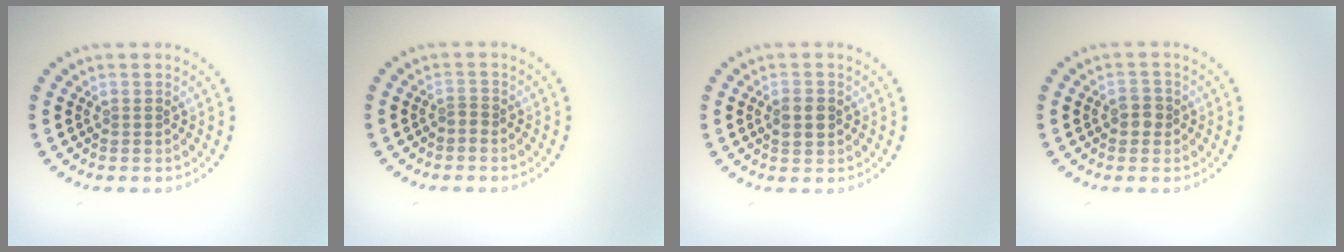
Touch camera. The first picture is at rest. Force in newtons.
{"total": 0.7, "press": 0.4, "slide": 0.6}
{"total": 2.4, "press": 2.4, "slide": 0.0}
{"total": 1.7, "press": 1.7, "slide": 0.4}